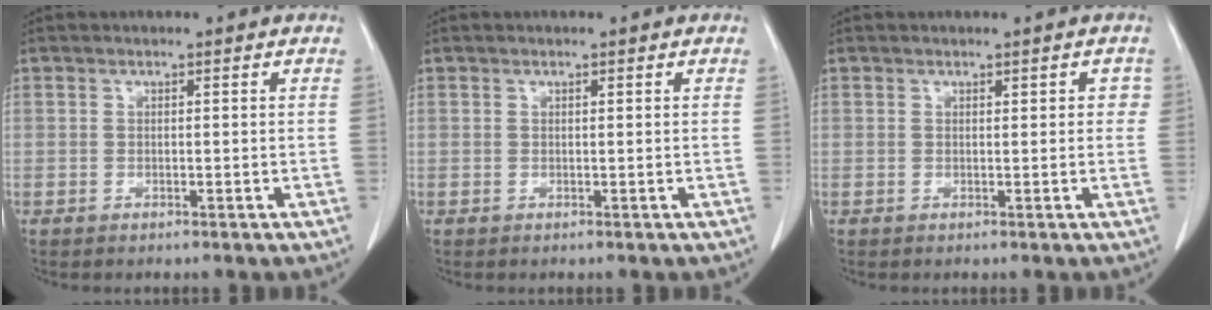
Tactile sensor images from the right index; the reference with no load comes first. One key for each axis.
{"total": 0.0}
{"total": 1.8, "fx": 0.5, "fy": 0.9, "fz": 1.5, "tx": -0.013, "ty": 0.010, "tz": 0.005}